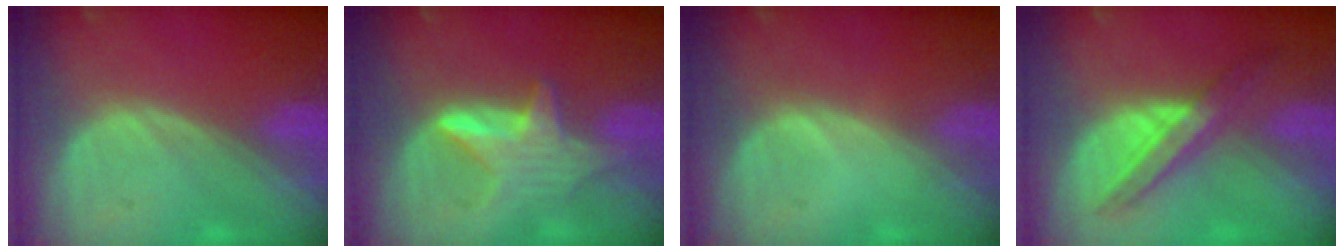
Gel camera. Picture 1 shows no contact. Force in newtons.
{"total": 6.0, "press": 5.9, "slide": 0.6}
{"total": 0.5, "press": 0.1, "slide": 0.5}
{"total": 5.9, "press": 5.9, "slide": 0.6}